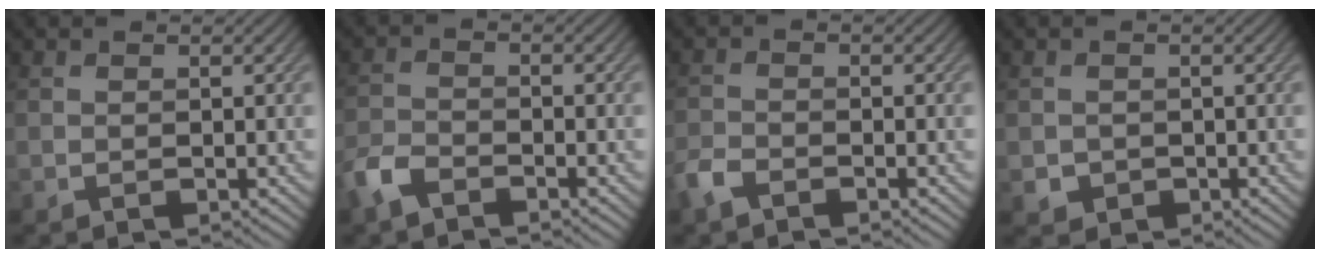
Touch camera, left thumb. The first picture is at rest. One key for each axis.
{"total": 4.0, "fx": -3.1, "fy": 1.5, "fz": 2.0, "tx": -0.047, "ty": -0.005, "tz": -0.076}
{"total": 2.8, "fx": -2.2, "fy": 1.0, "fz": 1.4, "tx": -0.033, "ty": -0.004, "tz": -0.053}
{"total": 1.8, "fx": -0.5, "fy": 1.7, "fz": 0.4, "tx": -0.007, "ty": -0.010, "tz": -0.012}